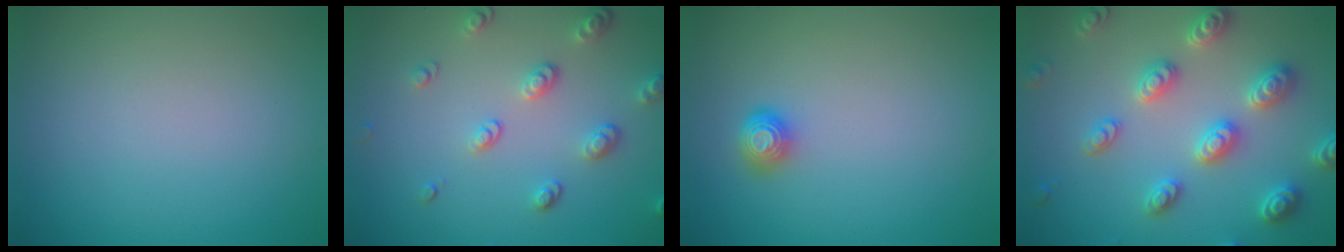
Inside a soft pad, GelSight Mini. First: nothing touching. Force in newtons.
{"total": 2.9, "press": 2.6, "slide": 1.3}
{"total": 1.6, "press": 1.4, "slide": 0.6}
{"total": 5.3, "press": 5.1, "slide": 1.2}